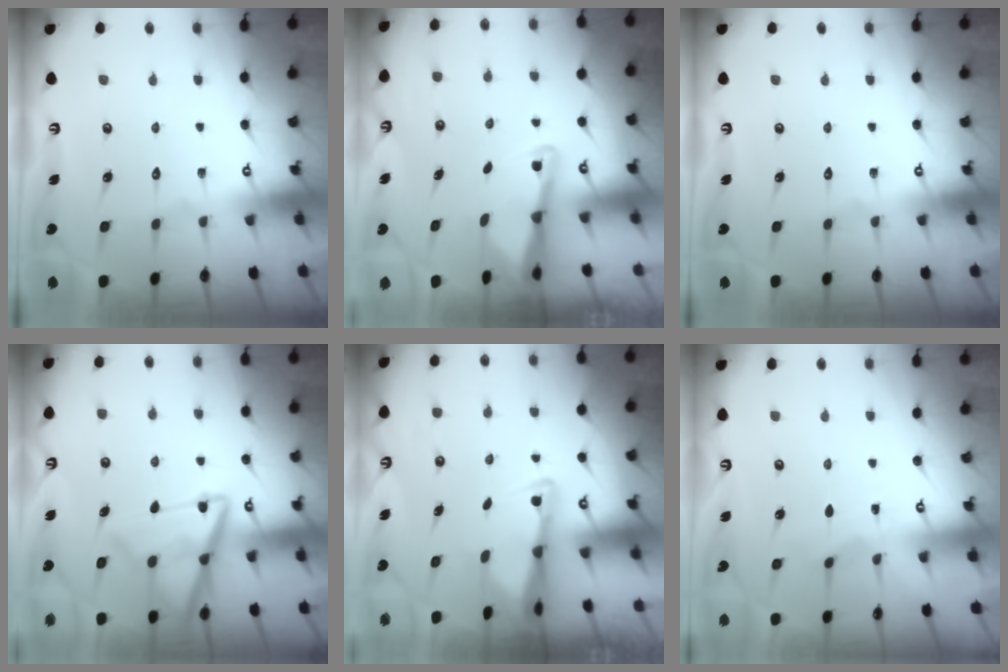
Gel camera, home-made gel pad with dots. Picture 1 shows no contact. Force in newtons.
{"total": 2.9, "press": 2.9, "slide": 0.2}
{"total": 0.0}
{"total": 14.1, "press": 14.0, "slide": 1.6}
{"total": 3.0, "press": 2.9, "slide": 0.5}
{"total": 2.6, "press": 2.6, "slide": 0.4}